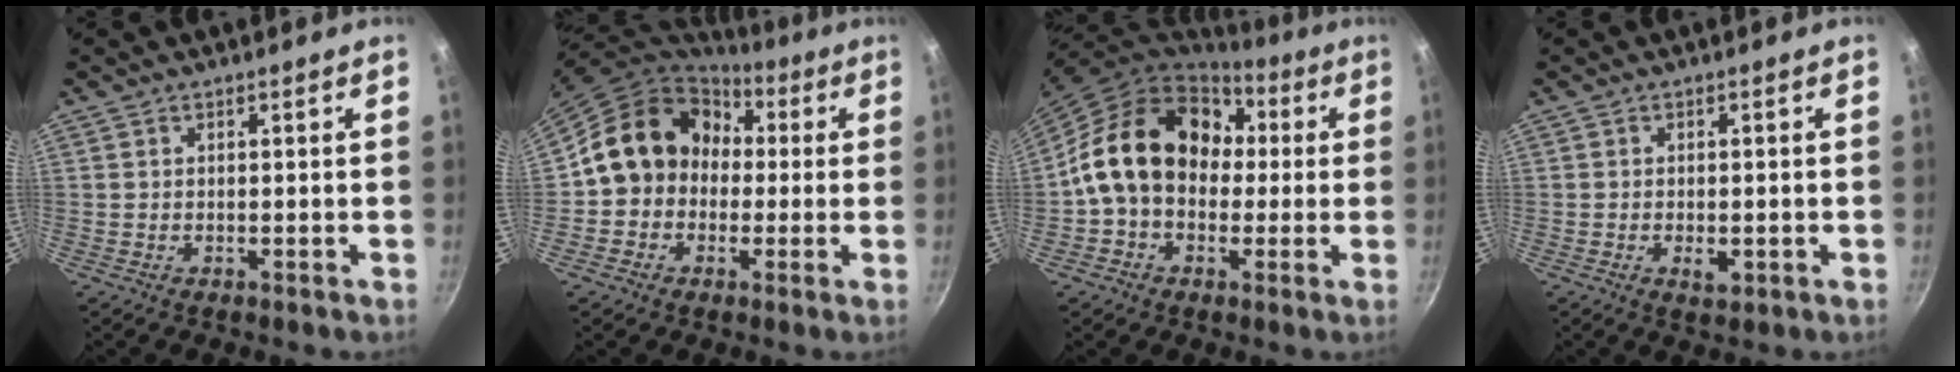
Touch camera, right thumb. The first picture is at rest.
{"total": 14.9, "force": [1.1, 13.0, 7.3], "torque": [-0.079, 0.043, 0.001]}
{"total": 18.8, "force": [1.8, 14.4, 12.0], "torque": [-0.172, 0.046, 0.020]}
{"total": 3.1, "force": [-0.9, 1.5, 2.5], "torque": [-0.037, 0.000, -0.010]}